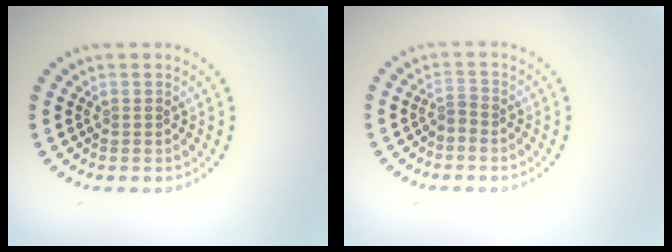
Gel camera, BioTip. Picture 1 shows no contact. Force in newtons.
{"total": 1.0, "press": 0.4, "slide": 0.9}